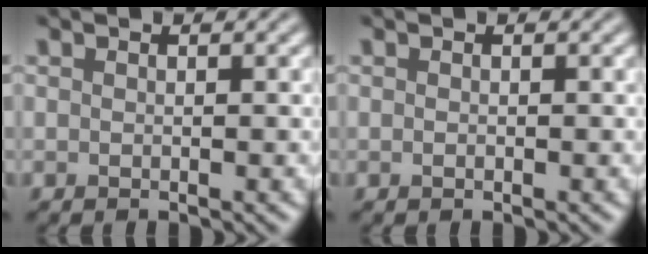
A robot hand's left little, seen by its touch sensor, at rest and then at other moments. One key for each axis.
{"total": 0.0}